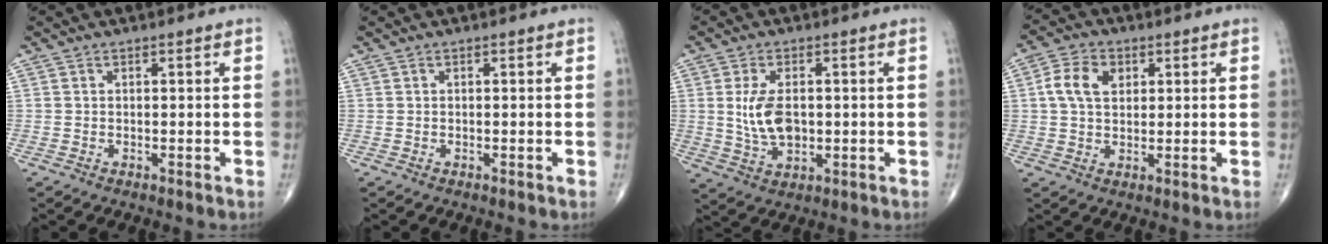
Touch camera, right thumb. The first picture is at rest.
{"total": 0.0}
{"total": 7.9, "force": [0.5, 4.5, 6.5], "torque": [-0.118, -0.006, 0.015]}
{"total": 7.0, "force": [1.7, 4.8, 4.7], "torque": [-0.083, 0.007, 0.028]}